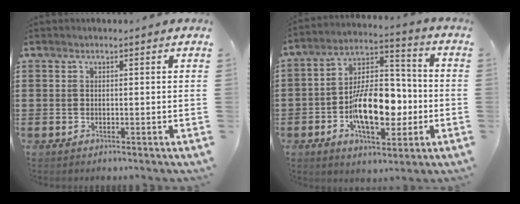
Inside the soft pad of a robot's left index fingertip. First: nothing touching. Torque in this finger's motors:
{"motor_torque": [1.22, 0.30, 0.58, 0.21]}